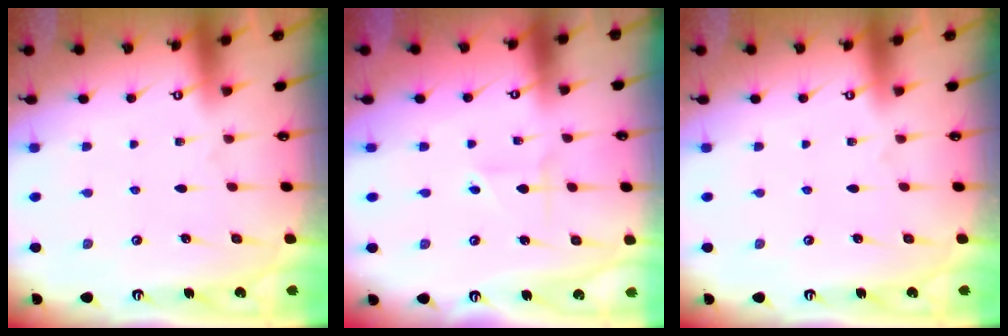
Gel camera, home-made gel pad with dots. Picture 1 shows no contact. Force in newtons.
{"total": 1.9, "press": 1.8, "slide": 0.5}
{"total": 0.0}